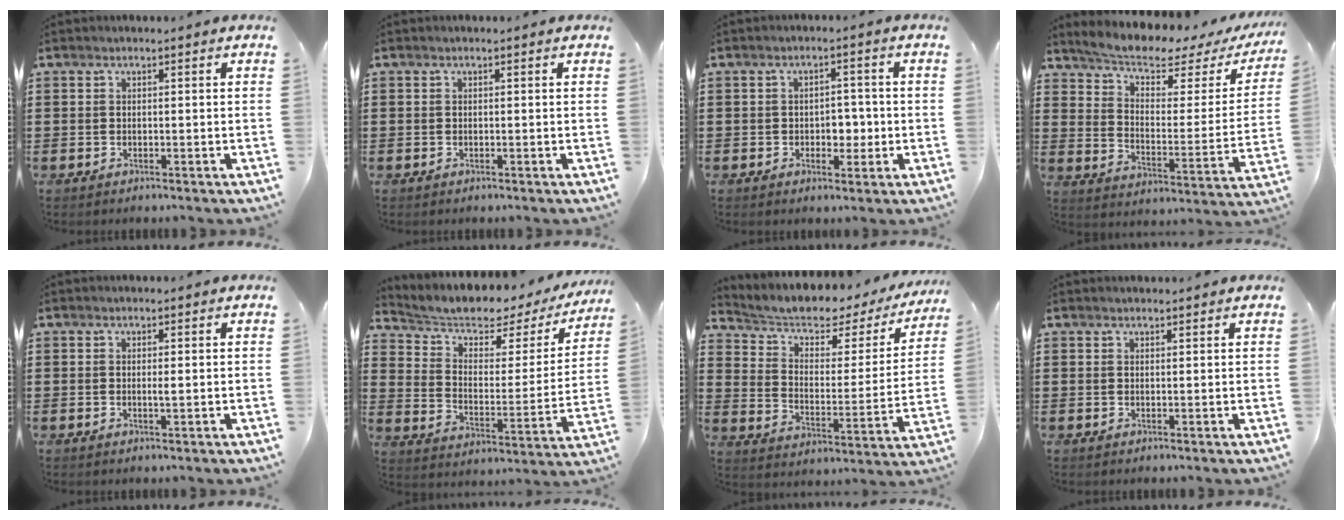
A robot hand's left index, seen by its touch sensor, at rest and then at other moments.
{"total": 0.0}
{"total": 3.6, "force": [-0.5, 2.6, 2.4], "torque": [-0.036, 0.000, -0.018]}
{"total": 5.2, "force": [4.5, 0.9, 2.3], "torque": [-0.071, -0.036, 0.072]}
{"total": 0.9, "force": [0.1, 0.1, 0.9], "torque": [-0.018, -0.004, 0.002]}
{"total": 4.5, "force": [3.9, 1.6, 1.5], "torque": [-0.057, -0.036, 0.059]}
{"total": 4.2, "force": [3.4, 1.6, 1.7], "torque": [-0.057, -0.034, 0.049]}
{"total": 0.9, "force": [0.9, 0.2, 0.0], "torque": [-0.003, 0.000, 0.018]}